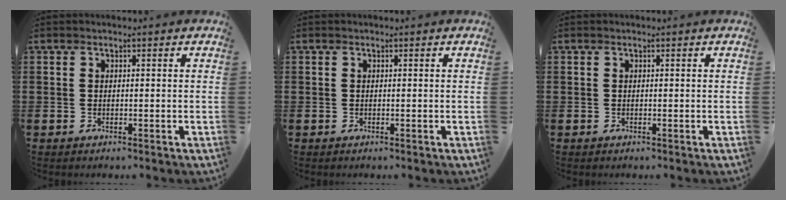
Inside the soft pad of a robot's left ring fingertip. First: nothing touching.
{"total": 0.0}
{"total": 0.0}